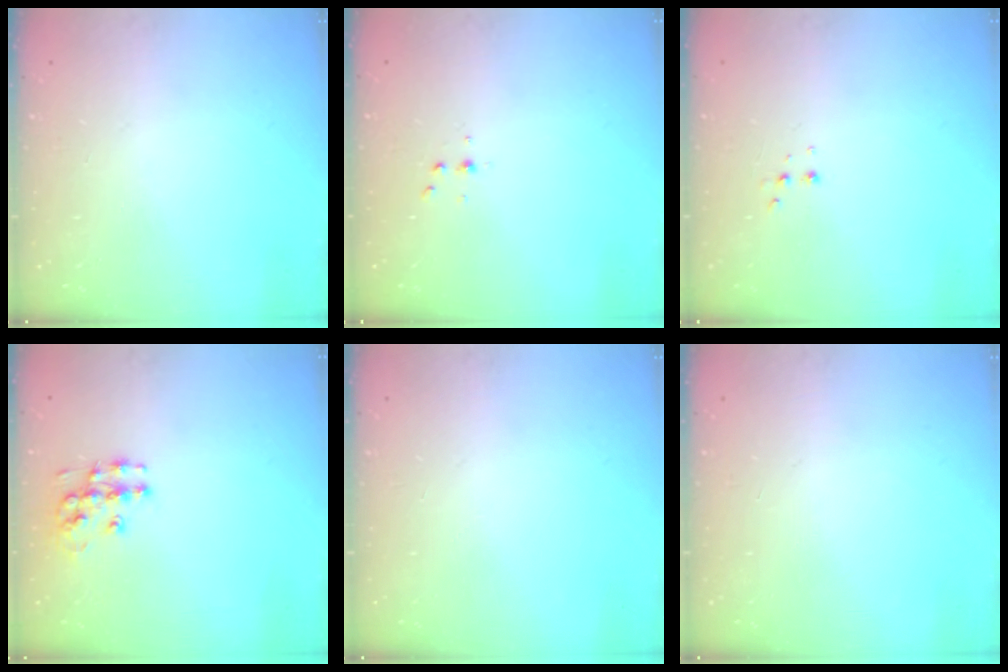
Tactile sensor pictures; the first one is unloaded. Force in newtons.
{"total": 2.8, "press": 2.8, "slide": 0.4}
{"total": 2.9, "press": 2.8, "slide": 1.0}
{"total": 10.0, "press": 10.0, "slide": 0.9}
{"total": 0.0}
{"total": 0.0}